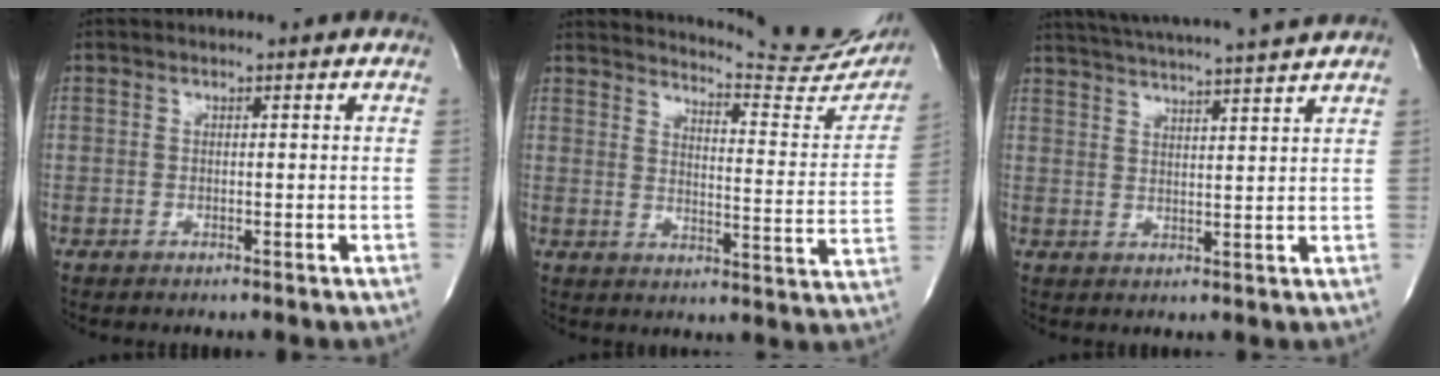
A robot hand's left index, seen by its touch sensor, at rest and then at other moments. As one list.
[{"total": 19.6, "force": [18.5, 2.1, 6.1], "torque": [-0.090, -0.105, 0.209]}, {"total": 15.1, "force": [13.9, -0.9, 5.9], "torque": [-0.115, -0.006, 0.195]}]